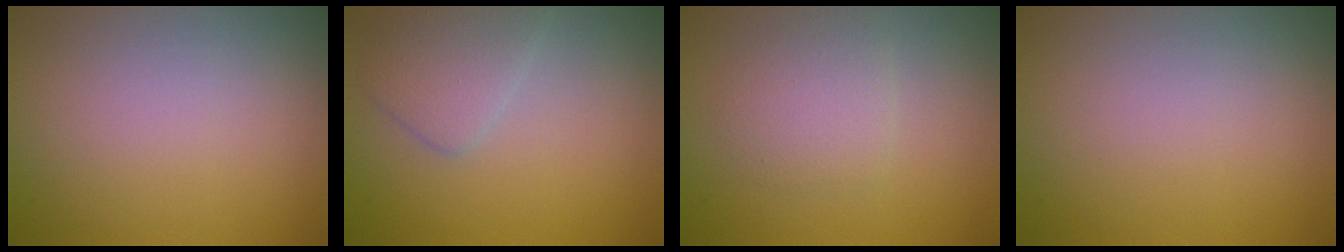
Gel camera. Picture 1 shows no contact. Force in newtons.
{"total": 2.8, "press": 2.8, "slide": 0.2}
{"total": 2.3, "press": 2.3, "slide": 0.1}
{"total": 0.0}